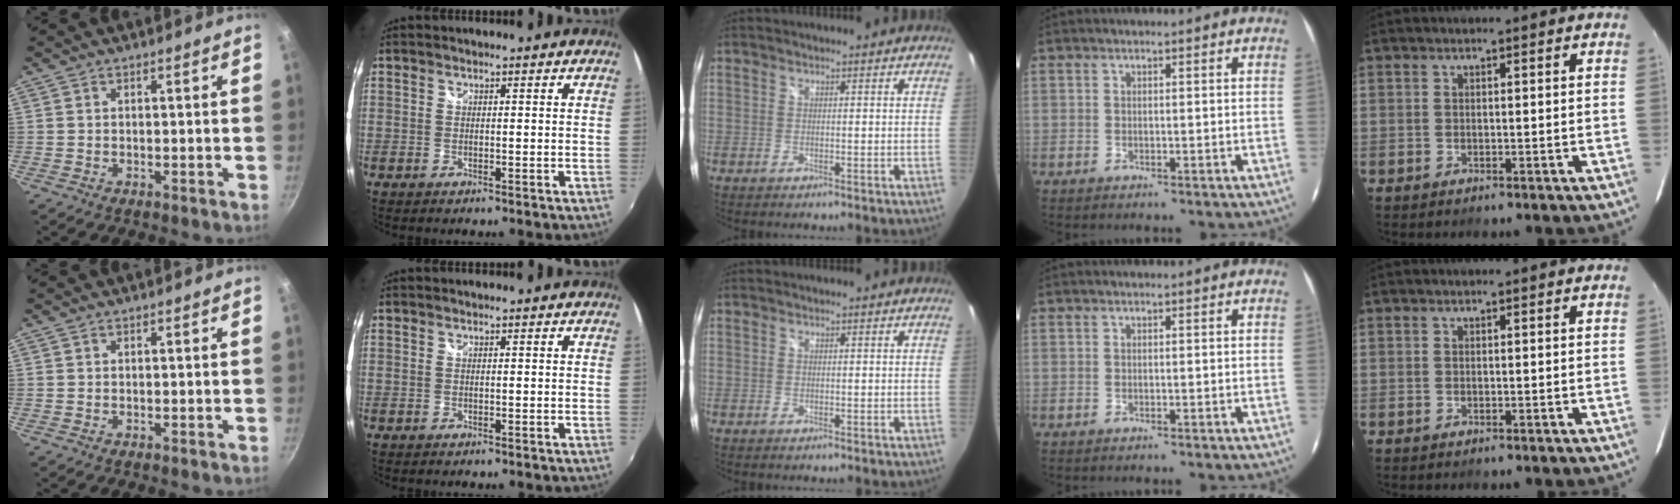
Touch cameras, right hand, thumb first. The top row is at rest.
{}